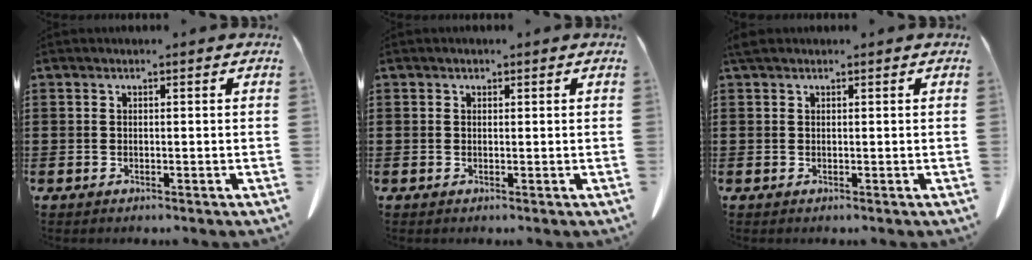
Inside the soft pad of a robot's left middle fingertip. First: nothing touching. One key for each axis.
{"total": 0.5, "fx": 0.1, "fy": 0.5, "fz": 0.1, "tx": -0.003, "ty": 0.004, "tz": 0.002}
{"total": 0.9, "fx": 0.7, "fy": 0.4, "fz": 0.5, "tx": -0.013, "ty": 0.000, "tz": 0.015}